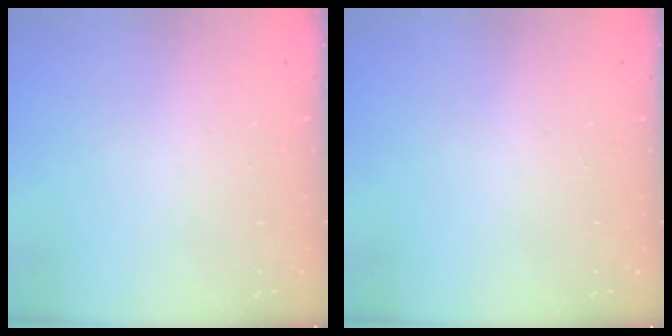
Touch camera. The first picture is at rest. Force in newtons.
{"total": 0.0}